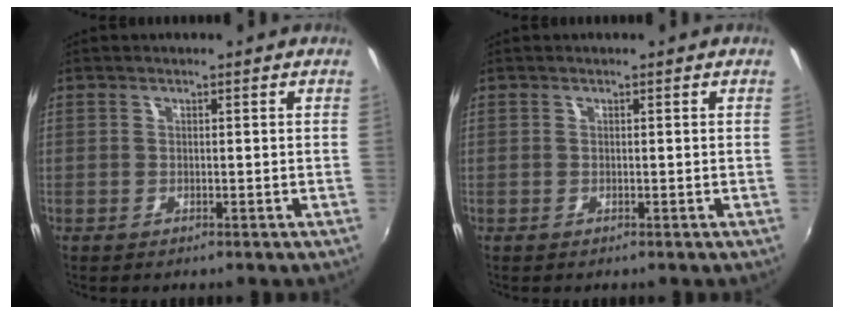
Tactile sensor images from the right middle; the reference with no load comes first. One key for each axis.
{"total": 0.0}